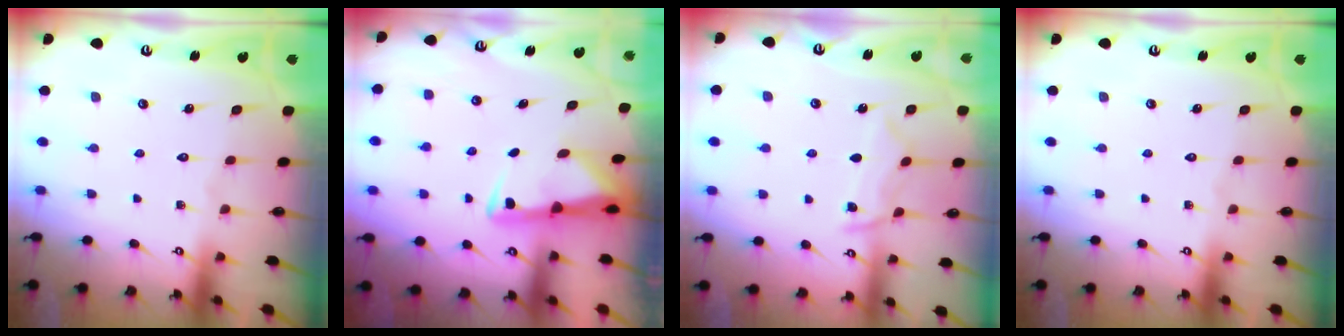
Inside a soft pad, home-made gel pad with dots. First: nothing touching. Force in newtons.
{"total": 3.0, "press": 2.9, "slide": 0.5}
{"total": 8.0, "press": 7.9, "slide": 0.9}
{"total": 0.0}